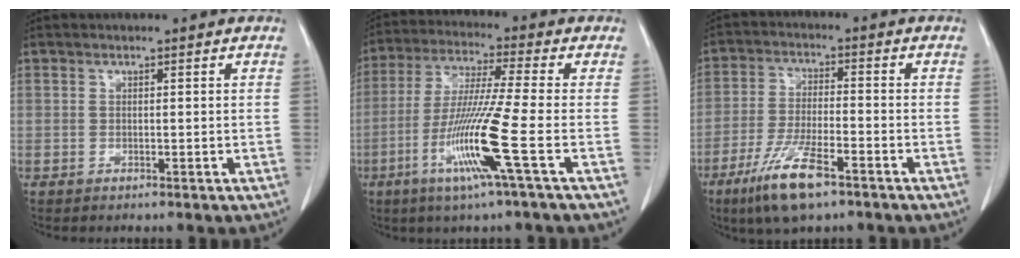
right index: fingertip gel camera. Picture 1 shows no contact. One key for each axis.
{"total": 12.5, "fx": -4.5, "fy": -1.9, "fz": 11.5, "tx": -0.230, "ty": -0.026, "tz": -0.094}
{"total": 10.0, "fx": -6.1, "fy": 1.9, "fz": 7.7, "tx": -0.153, "ty": -0.020, "tz": -0.106}